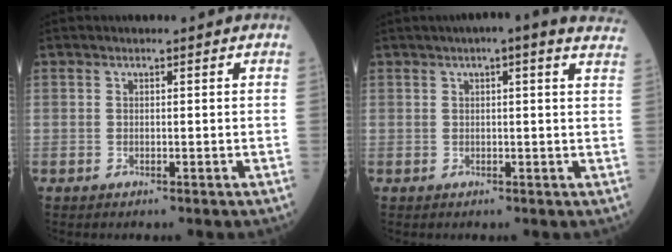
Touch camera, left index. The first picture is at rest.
{"total": 9.4, "force": [7.2, 1.0, 5.9], "torque": [-0.074, 0.022, 0.066]}